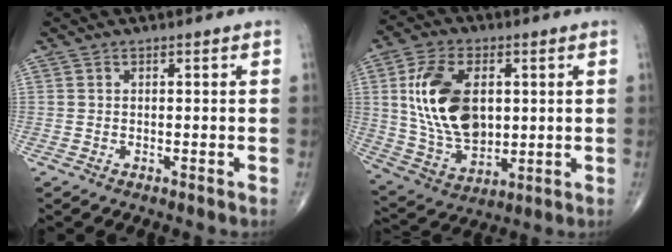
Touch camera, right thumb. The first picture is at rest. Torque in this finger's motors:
{"motor_torque": [-0.29, 0.91, 1.33, 0.19, 0.20]}